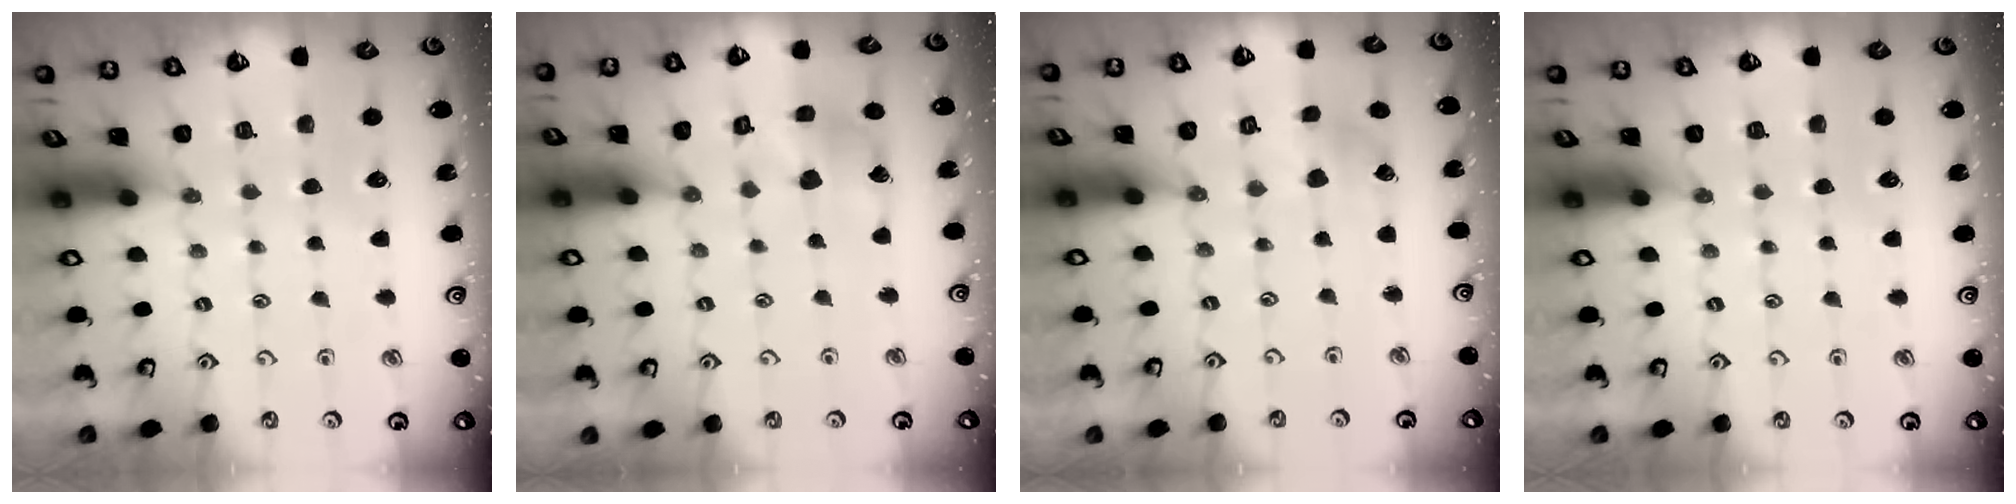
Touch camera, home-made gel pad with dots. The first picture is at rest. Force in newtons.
{"total": 10.0, "press": 10.0, "slide": 1.2}
{"total": 2.5, "press": 2.5, "slide": 0.3}
{"total": 0.0}